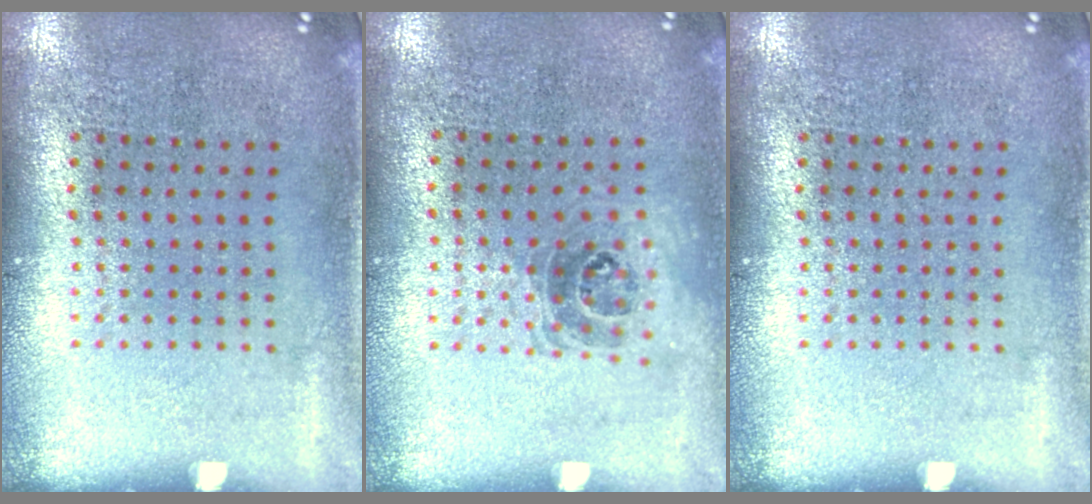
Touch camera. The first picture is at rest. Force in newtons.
{"total": 1.1, "press": 0.9, "slide": 0.6}
{"total": 0.0}